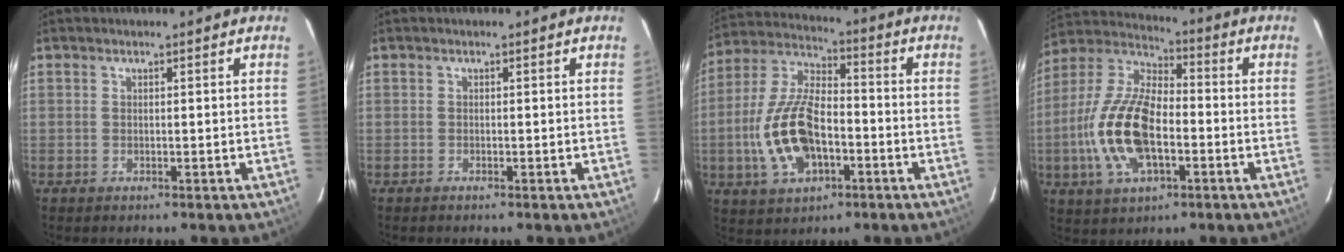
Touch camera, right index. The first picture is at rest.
{"total": 0.0}
{"total": 16.0, "force": [-4.3, 8.3, 13.0], "torque": [-0.278, 0.007, -0.074]}
{"total": 17.5, "force": [-4.0, 8.4, 14.8], "torque": [-0.316, 0.001, -0.078]}